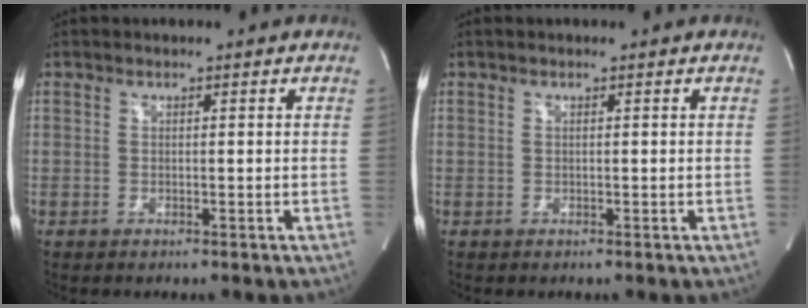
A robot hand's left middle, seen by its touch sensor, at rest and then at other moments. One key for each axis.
{"total": 0.0}